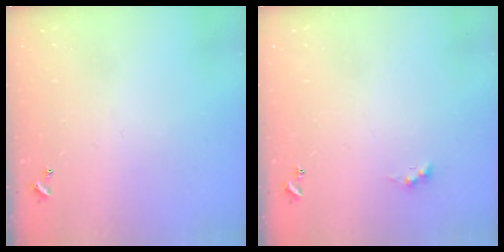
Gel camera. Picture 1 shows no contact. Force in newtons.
{"total": 0.8, "press": 0.7, "slide": 0.4}